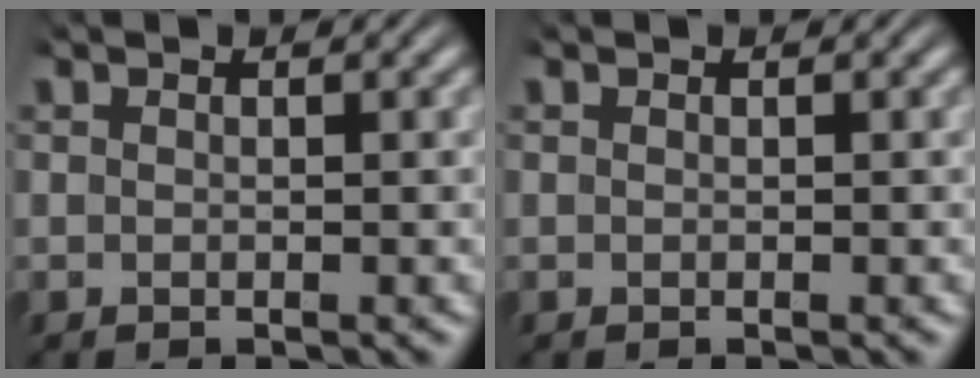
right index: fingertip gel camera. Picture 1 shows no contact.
{"total": 0.0}